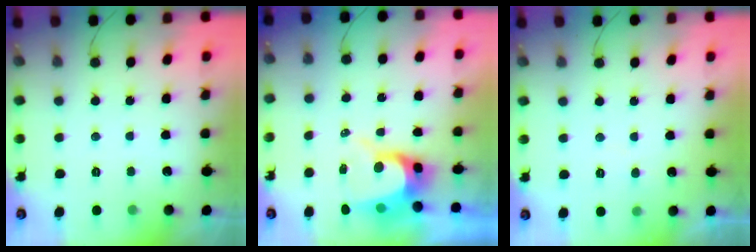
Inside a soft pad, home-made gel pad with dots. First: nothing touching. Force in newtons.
{"total": 9.8, "press": 9.7, "slide": 1.1}
{"total": 3.6, "press": 3.6, "slide": 0.1}